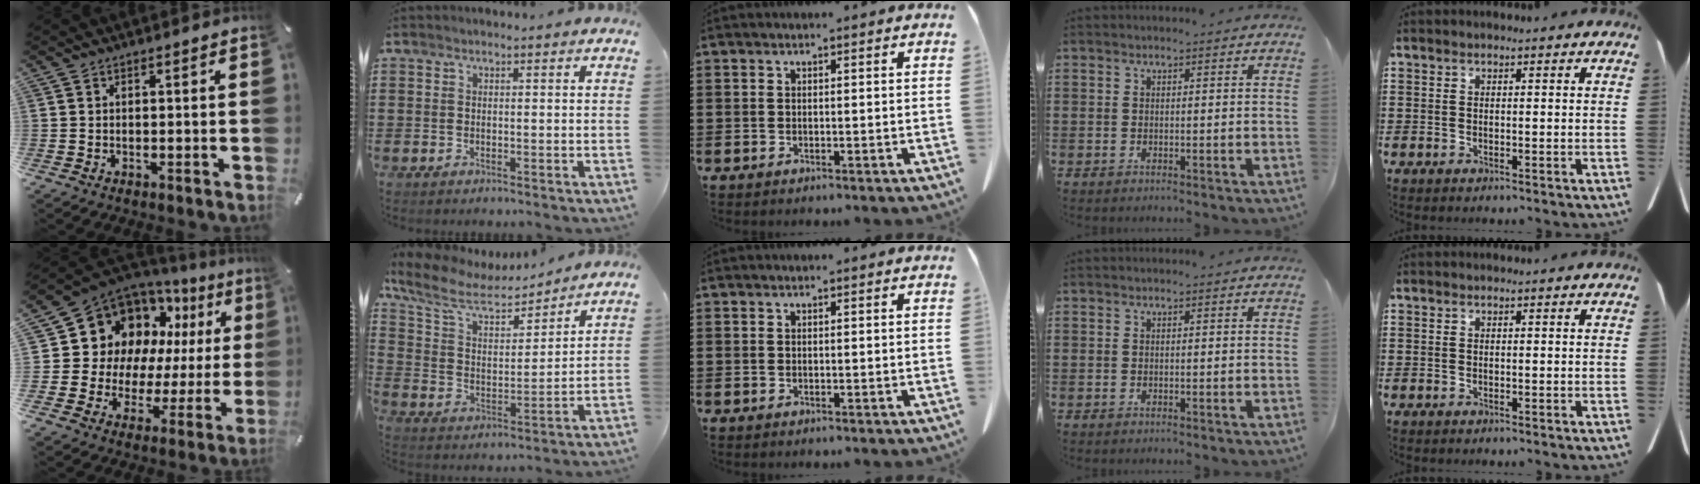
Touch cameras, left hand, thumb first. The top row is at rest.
{"thumb": {"total": 16.2, "force": [8.5, 12.4, 5.9], "torque": [-0.099, -0.078, 0.170]}, "index": {"total": 8.5, "force": [6.9, 3.0, 3.9], "torque": [-0.107, -0.033, 0.118]}}